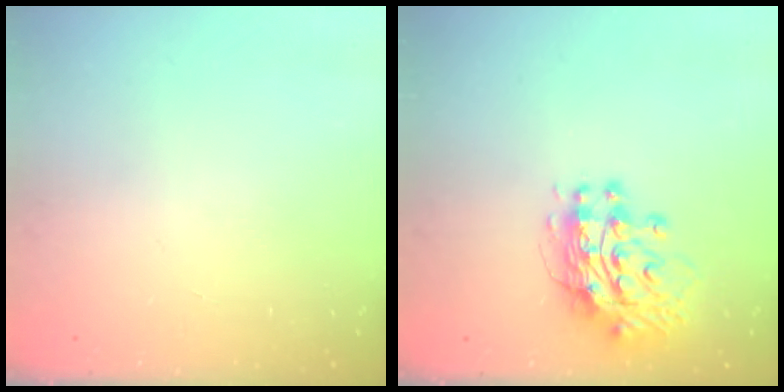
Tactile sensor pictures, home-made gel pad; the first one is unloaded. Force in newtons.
{"total": 11.3, "press": 11.3, "slide": 1.1}